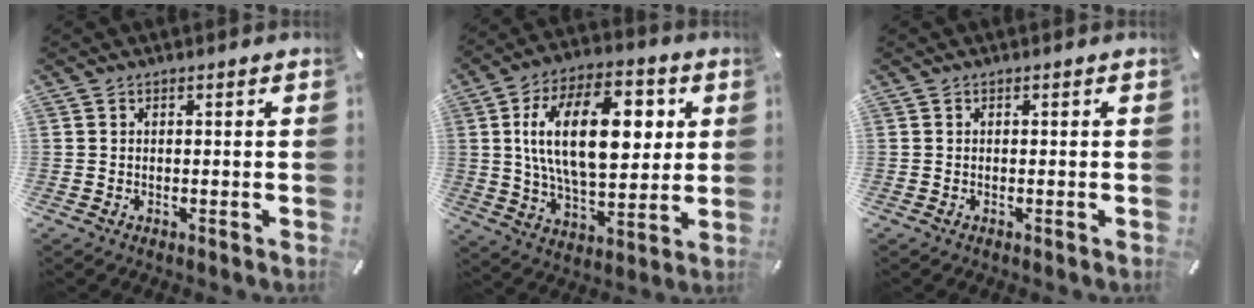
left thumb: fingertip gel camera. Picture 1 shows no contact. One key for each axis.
{"total": 22.2, "fx": 4.8, "fy": 12.1, "fz": 18.0, "tx": -0.316, "ty": 0.008, "tz": 0.073}
{"total": 0.0}